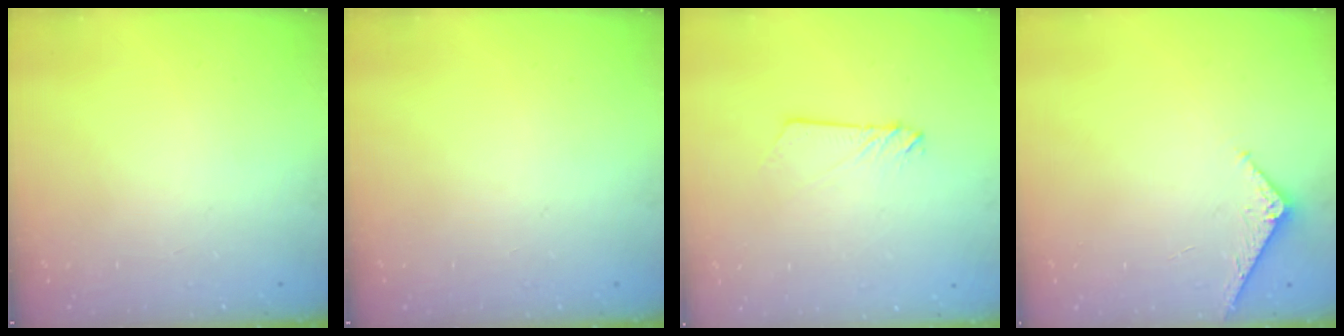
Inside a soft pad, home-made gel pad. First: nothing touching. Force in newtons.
{"total": 0.0}
{"total": 2.4, "press": 2.4, "slide": 0.2}
{"total": 4.5, "press": 4.5, "slide": 0.5}